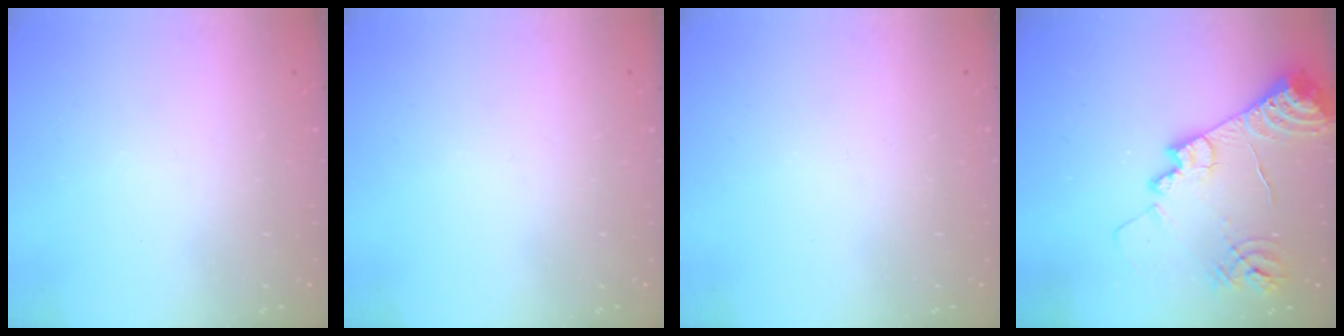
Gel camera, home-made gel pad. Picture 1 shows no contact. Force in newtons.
{"total": 0.0}
{"total": 0.0}
{"total": 16.5, "press": 16.4, "slide": 1.7}